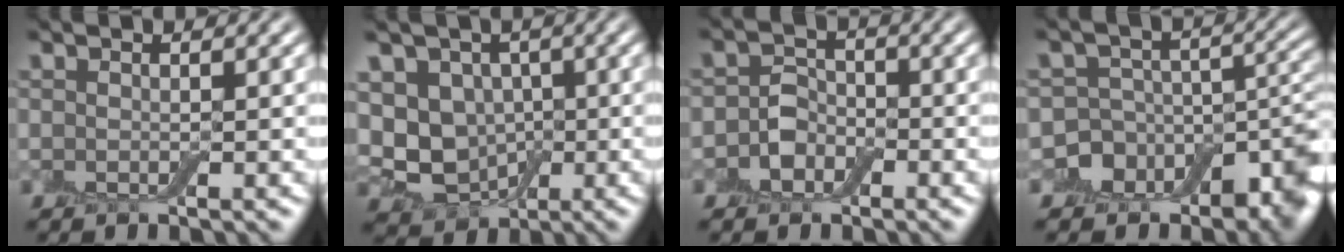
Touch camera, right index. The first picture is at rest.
{"total": 5.2, "force": [-0.6, 4.3, 2.9], "torque": [-0.050, 0.001, -0.015]}
{"total": 2.3, "force": [-1.1, 1.8, 0.9], "torque": [-0.013, 0.009, -0.023]}
{"total": 10.1, "force": [-5.6, 7.4, 3.9], "torque": [-0.061, -0.007, -0.075]}